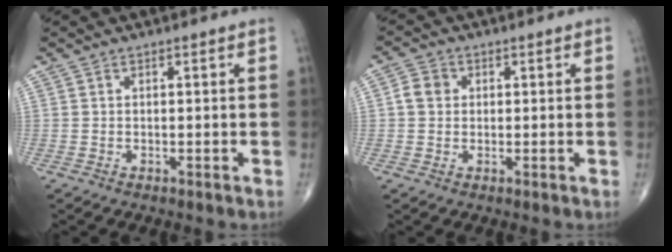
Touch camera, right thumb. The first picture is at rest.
{"total": 3.6, "force": [0.4, 3.1, 1.7], "torque": [-0.023, 0.007, 0.002]}